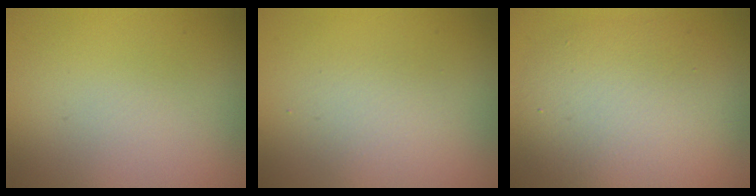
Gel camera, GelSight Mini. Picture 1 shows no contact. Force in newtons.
{"total": 2.0, "press": 2.0, "slide": 0.1}
{"total": 7.9, "press": 7.9, "slide": 0.8}